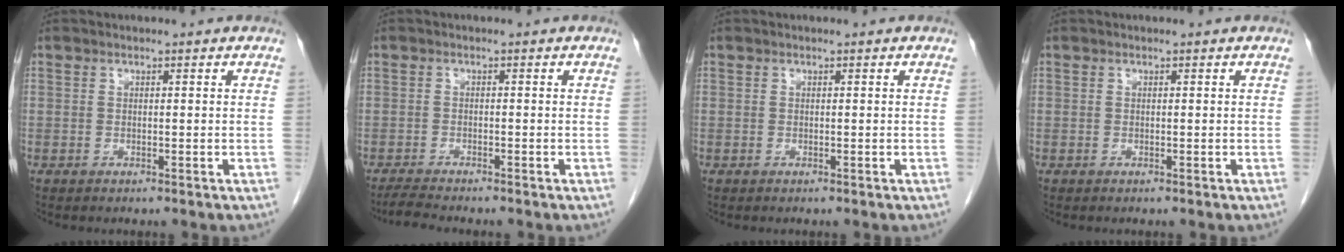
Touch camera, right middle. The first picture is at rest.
{"total": 3.2, "force": [-2.9, -0.3, 1.2], "torque": [-0.032, -0.016, -0.052]}
{"total": 0.0}
{"total": 0.0}